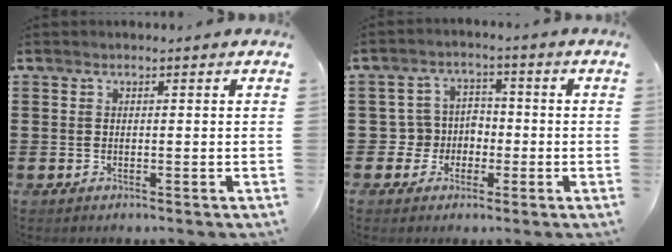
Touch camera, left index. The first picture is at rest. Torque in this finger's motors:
{"motor_torque": [0.21, 0.20, 0.07, -0.01]}